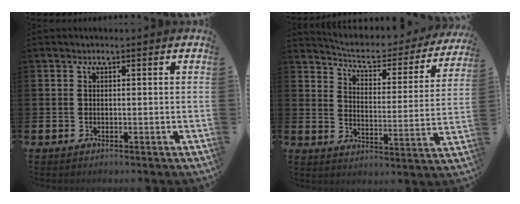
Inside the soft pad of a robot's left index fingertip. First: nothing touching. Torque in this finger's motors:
{"motor_torque": [1.08, -1.06, 0.14, 0.02]}